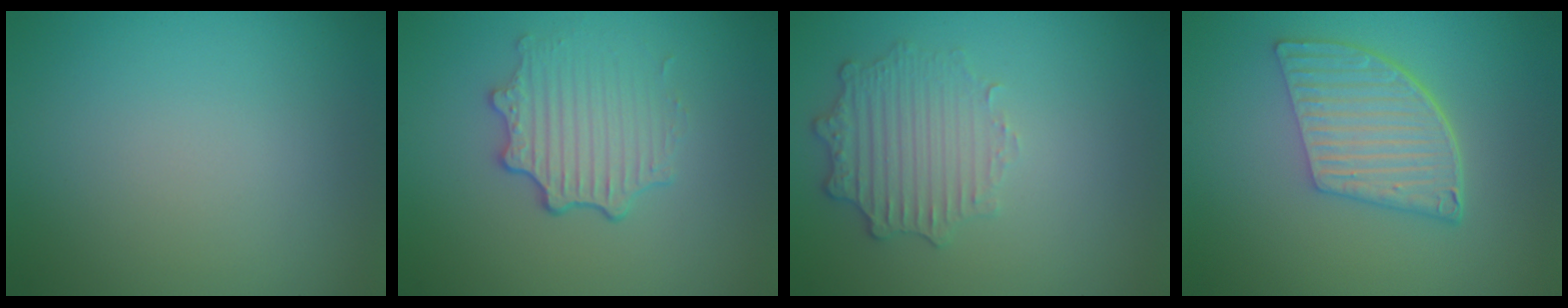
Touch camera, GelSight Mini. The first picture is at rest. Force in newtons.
{"total": 3.5, "press": 2.7, "slide": 2.2}
{"total": 2.9, "press": 2.4, "slide": 1.6}
{"total": 5.7, "press": 4.2, "slide": 3.9}